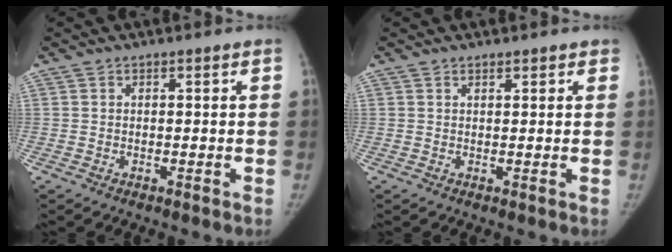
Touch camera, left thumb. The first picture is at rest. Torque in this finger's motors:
{"motor_torque": [-0.12, 0.03, -0.20, 0.03, -0.05]}